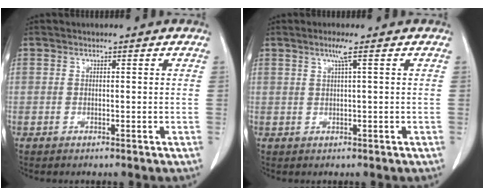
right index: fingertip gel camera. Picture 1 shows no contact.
{"total": 2.2, "force": [1.0, -0.5, 1.8], "torque": [-0.040, 0.001, 0.021]}